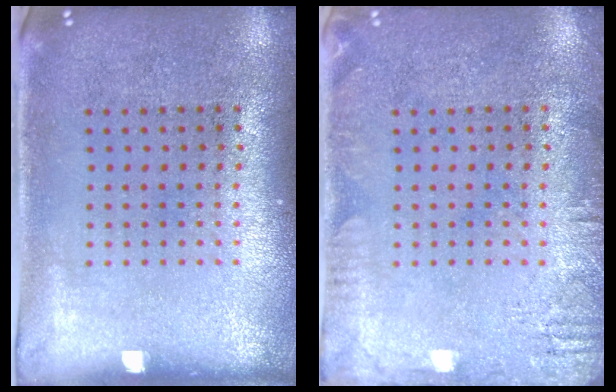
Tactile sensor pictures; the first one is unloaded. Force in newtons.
{"total": 2.2, "press": 2.2, "slide": 0.3}